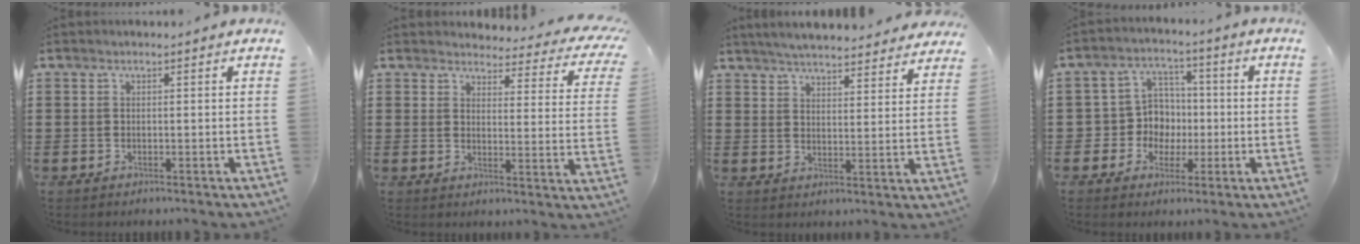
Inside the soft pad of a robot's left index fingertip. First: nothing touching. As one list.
[{"total": 3.6, "force": [3.4, 0.7, 1.1], "torque": [-0.033, -0.027, 0.054]}, {"total": 5.1, "force": [5.0, -0.1, 0.9], "torque": [-0.038, -0.026, 0.089]}, {"total": 6.6, "force": [-0.4, 6.4, 1.7], "torque": [-0.057, 0.015, -0.004]}]